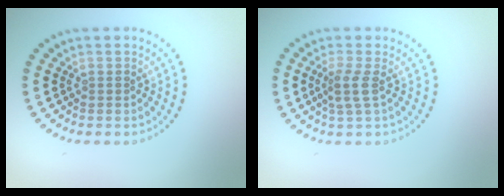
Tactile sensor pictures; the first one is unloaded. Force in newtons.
{"total": 1.9, "press": 1.5, "slide": 1.2}